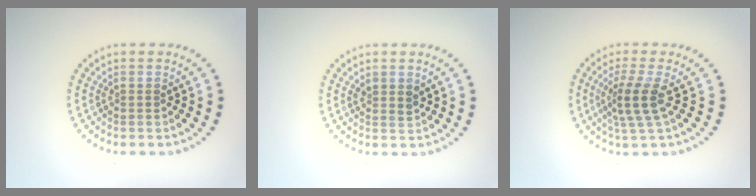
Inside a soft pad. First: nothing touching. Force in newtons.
{"total": 1.1, "press": 0.9, "slide": 0.5}
{"total": 3.2, "press": 2.4, "slide": 2.1}